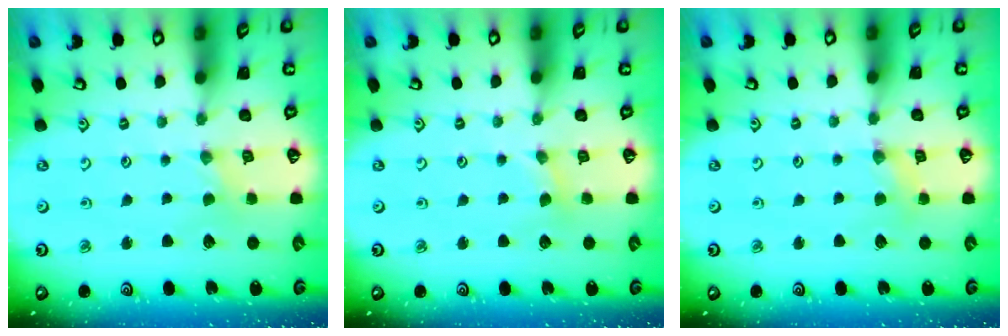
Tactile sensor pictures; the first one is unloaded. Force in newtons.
{"total": 1.6, "press": 1.6, "slide": 0.4}
{"total": 2.3, "press": 2.3, "slide": 0.3}